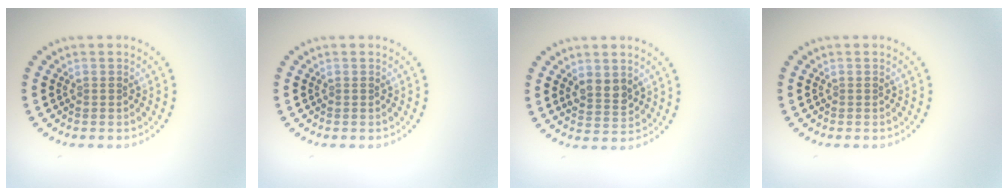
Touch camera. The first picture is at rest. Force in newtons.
{"total": 0.0}
{"total": 2.2, "press": 2.1, "slide": 0.7}
{"total": 0.0}